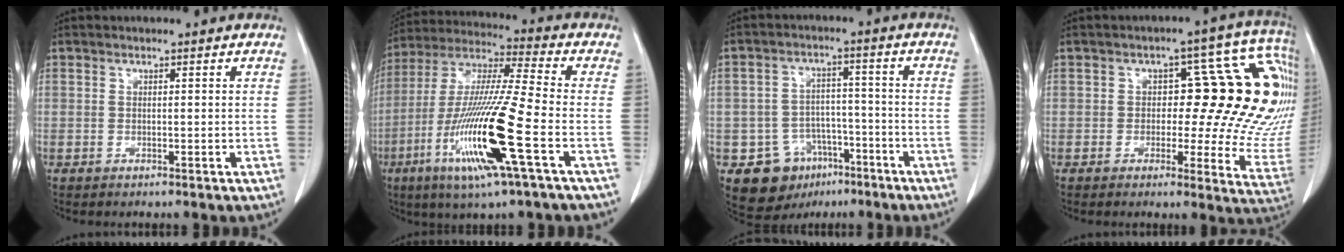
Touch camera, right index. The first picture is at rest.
{"total": 18.2, "force": [-6.4, 0.0, 17.1], "torque": [-0.358, -0.026, -0.127]}
{"total": 9.7, "force": [-5.3, 7.7, 2.7], "torque": [-0.038, 0.025, -0.073]}
{"total": 18.9, "force": [3.5, 7.3, 17.1], "torque": [-0.164, 0.025, 0.034]}